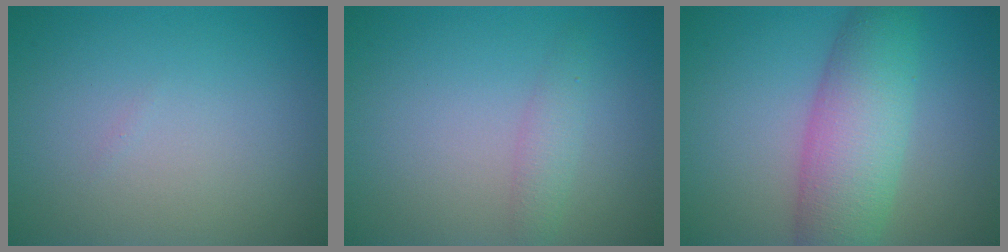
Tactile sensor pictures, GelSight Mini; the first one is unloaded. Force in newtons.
{"total": 1.6, "press": 1.6, "slide": 0.0}
{"total": 6.9, "press": 6.9, "slide": 0.2}